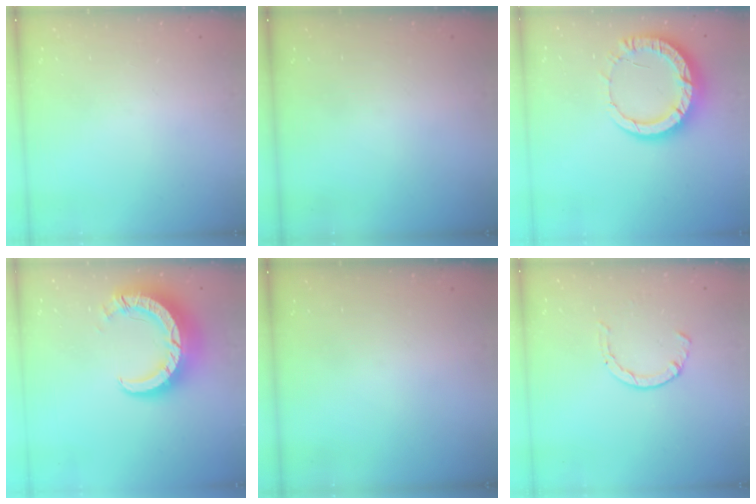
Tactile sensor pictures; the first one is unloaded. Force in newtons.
{"total": 0.0}
{"total": 13.5, "press": 13.4, "slide": 1.5}
{"total": 11.5, "press": 11.5, "slide": 1.1}
{"total": 0.0}
{"total": 2.1, "press": 2.1, "slide": 0.5}